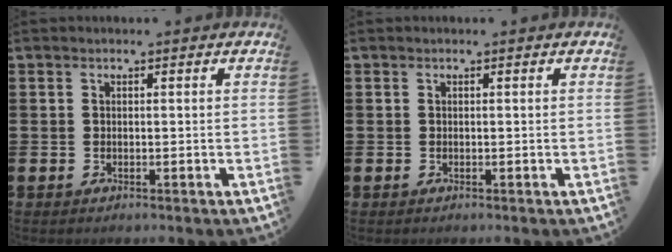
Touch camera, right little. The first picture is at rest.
{"total": 0.0}